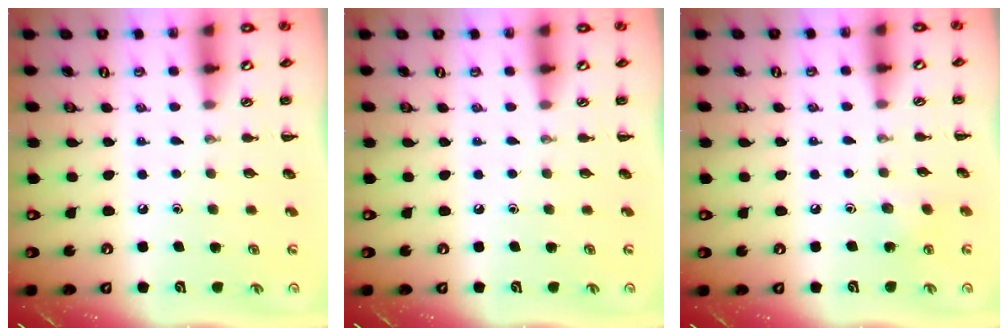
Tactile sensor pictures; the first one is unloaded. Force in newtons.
{"total": 0.0}
{"total": 5.6, "press": 5.5, "slide": 1.2}